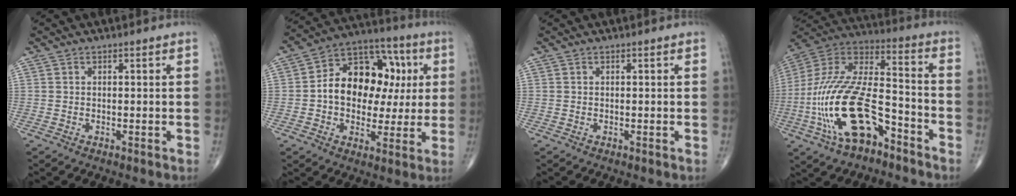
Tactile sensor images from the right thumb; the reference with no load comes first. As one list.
[{"total": 17.5, "force": [1.5, 12.4, 12.1], "torque": [-0.138, 0.032, 0.018]}, {"total": 0.0}, {"total": 23.2, "force": [-9.4, 10.6, 18.3], "torque": [-0.381, 0.056, -0.168]}]